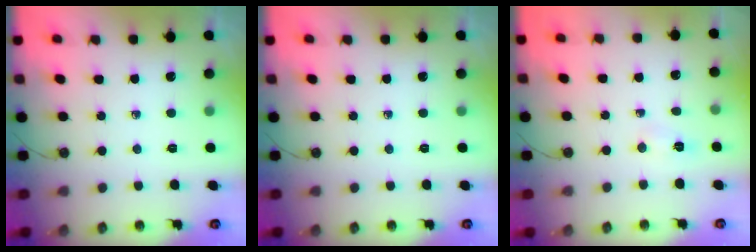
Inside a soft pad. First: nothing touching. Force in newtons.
{"total": 0.0}
{"total": 2.3, "press": 2.3, "slide": 0.3}